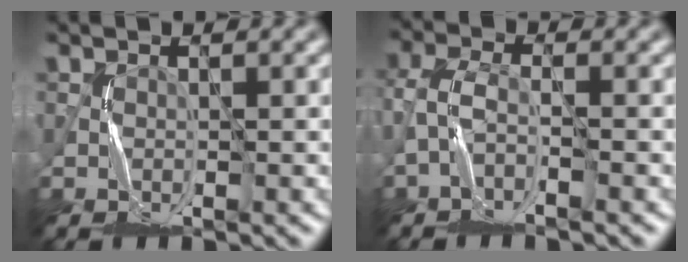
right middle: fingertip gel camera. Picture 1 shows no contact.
{"total": 2.3, "force": [-1.7, 0.6, 1.4], "torque": [-0.035, 0.006, -0.042]}